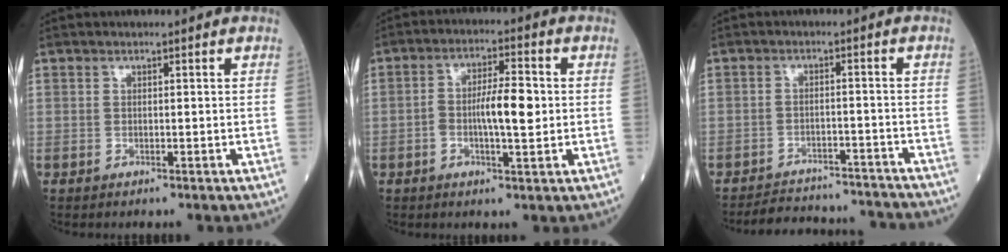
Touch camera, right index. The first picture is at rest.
{"total": 6.9, "force": [-0.4, 1.8, 6.7], "torque": [-0.120, 0.014, -0.005]}
{"total": 11.9, "force": [-11.5, 2.5, 1.6], "torque": [-0.024, 0.014, -0.151]}